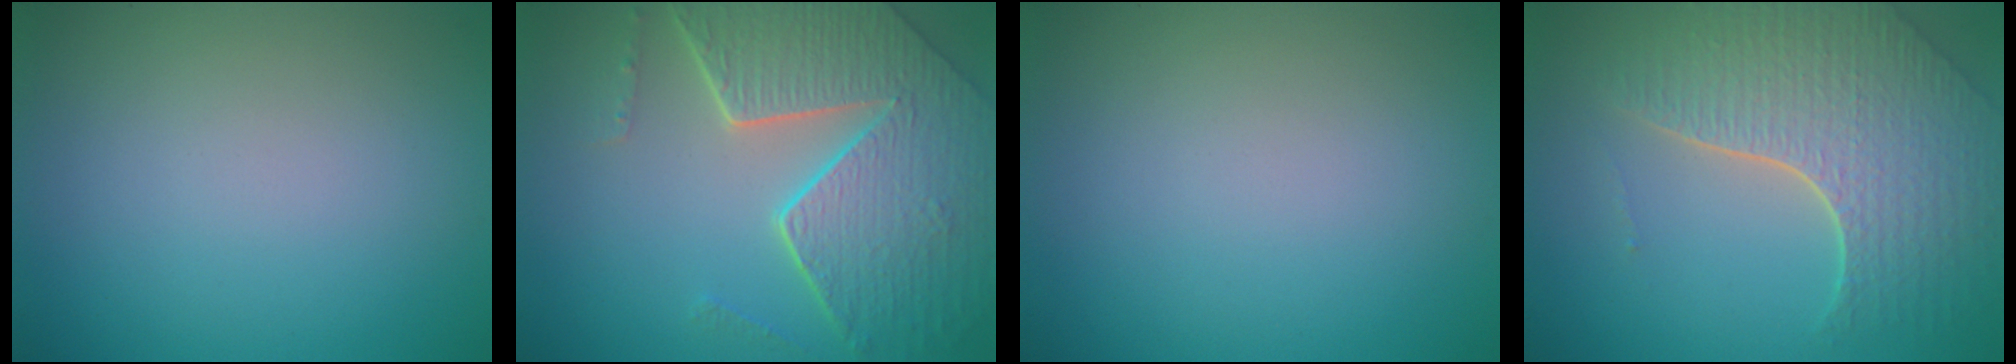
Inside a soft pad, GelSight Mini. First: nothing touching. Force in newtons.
{"total": 8.0, "press": 5.7, "slide": 5.6}
{"total": 0.0}
{"total": 6.8, "press": 4.9, "slide": 4.7}